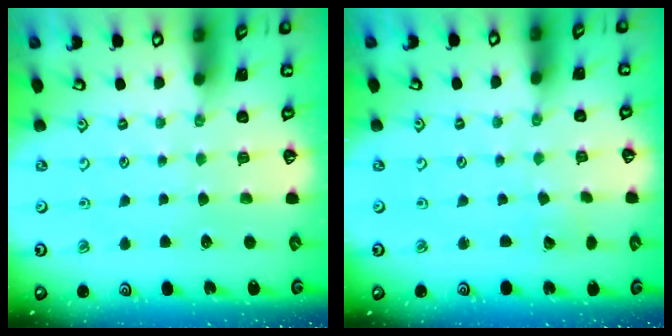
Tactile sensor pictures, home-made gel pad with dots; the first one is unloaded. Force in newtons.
{"total": 1.6, "press": 1.6, "slide": 0.0}